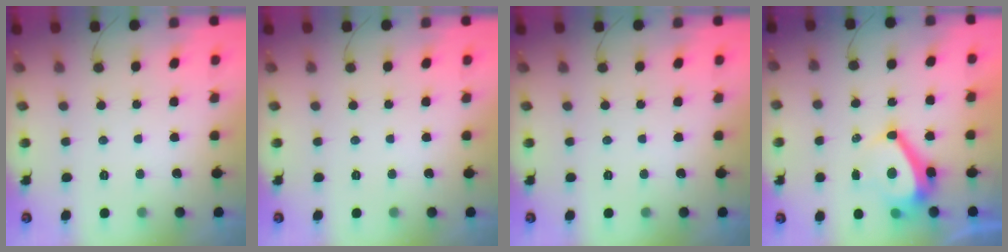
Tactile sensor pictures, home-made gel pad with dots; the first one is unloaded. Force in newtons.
{"total": 0.0}
{"total": 0.0}
{"total": 9.0, "press": 8.4, "slide": 3.1}